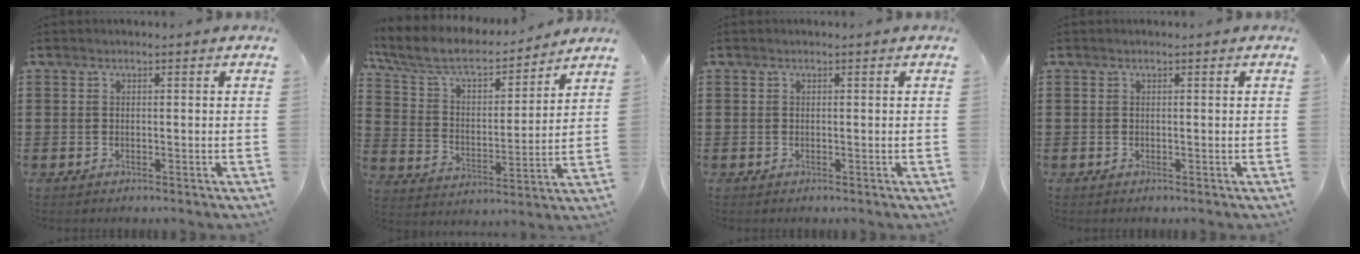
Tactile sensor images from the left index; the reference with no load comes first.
{"total": 7.6, "force": [6.5, 2.3, 3.3], "torque": [-0.093, -0.039, 0.109]}
{"total": 0.0}
{"total": 0.0}